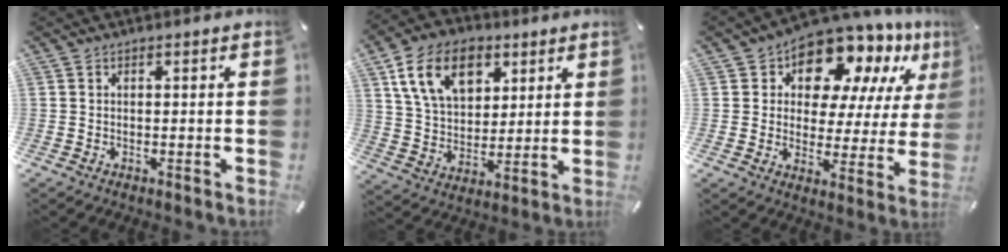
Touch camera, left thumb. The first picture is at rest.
{"total": 14.4, "force": [6.6, 10.0, 8.0], "torque": [-0.146, -0.008, 0.122]}
{"total": 13.0, "force": [9.8, 6.8, 5.1], "torque": [-0.091, -0.080, 0.170]}